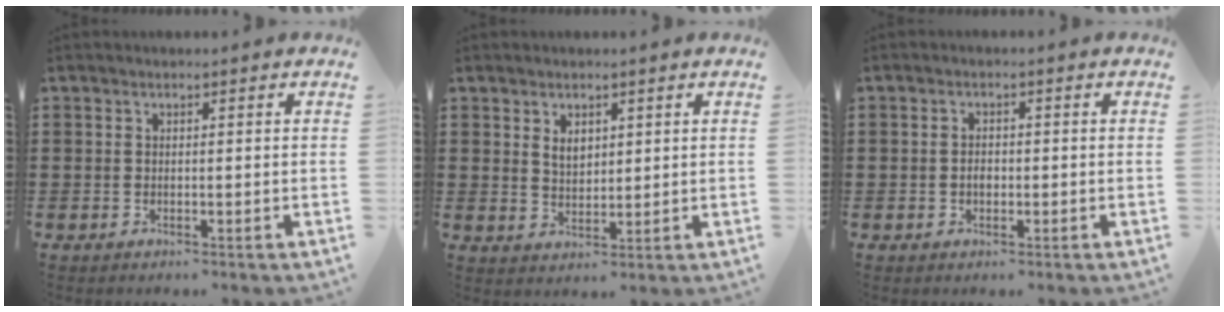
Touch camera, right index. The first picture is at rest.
{"total": 2.7, "force": [1.6, 1.8, 1.3], "torque": [-0.023, 0.002, 0.028]}
{"total": 1.6, "force": [-0.3, 1.0, 1.2], "torque": [-0.024, 0.005, -0.006]}